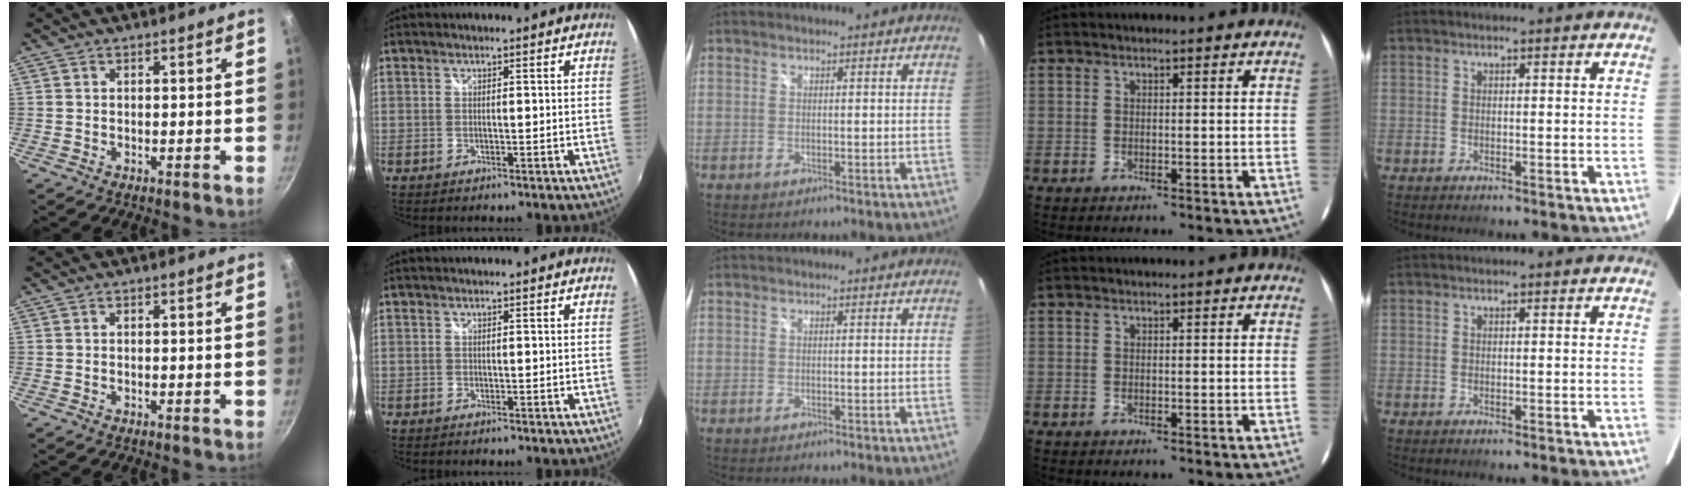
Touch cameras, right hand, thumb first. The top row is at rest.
{}